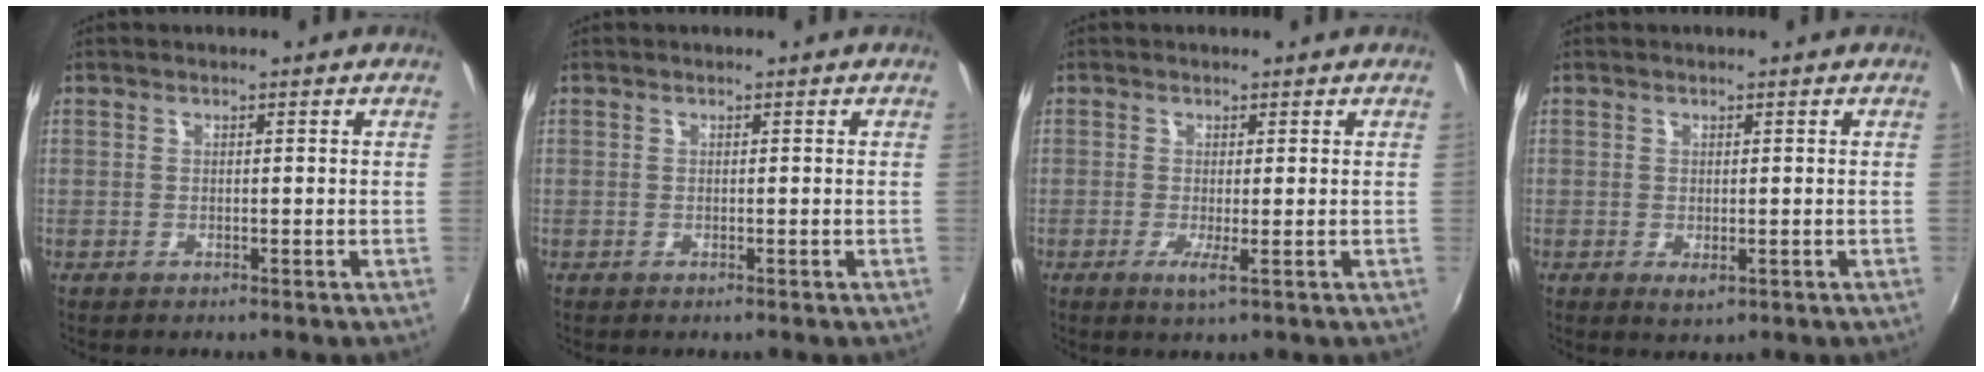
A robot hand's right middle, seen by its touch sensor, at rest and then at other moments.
{"total": 0.0}
{"total": 2.2, "force": [-0.5, -0.2, 2.1], "torque": [-0.045, -0.009, -0.012]}
{"total": 1.7, "force": [-0.2, 1.0, 1.4], "torque": [-0.022, -0.007, -0.002]}